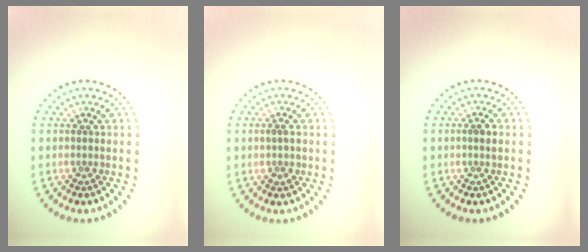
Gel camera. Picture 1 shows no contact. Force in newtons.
{"total": 1.1, "press": 1.1, "slide": 0.1}
{"total": 1.3, "press": 1.2, "slide": 0.6}